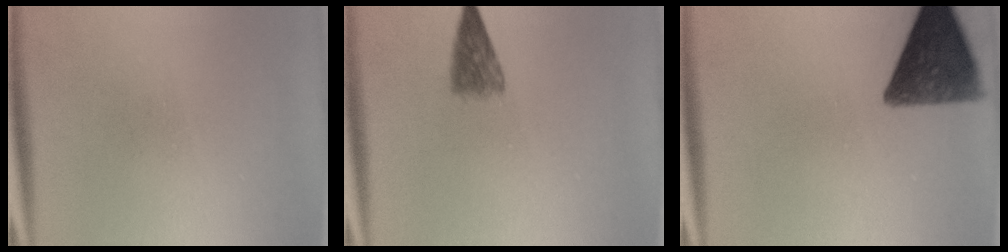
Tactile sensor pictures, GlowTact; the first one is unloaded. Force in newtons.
{"total": 3.5}
{"total": 11.8}